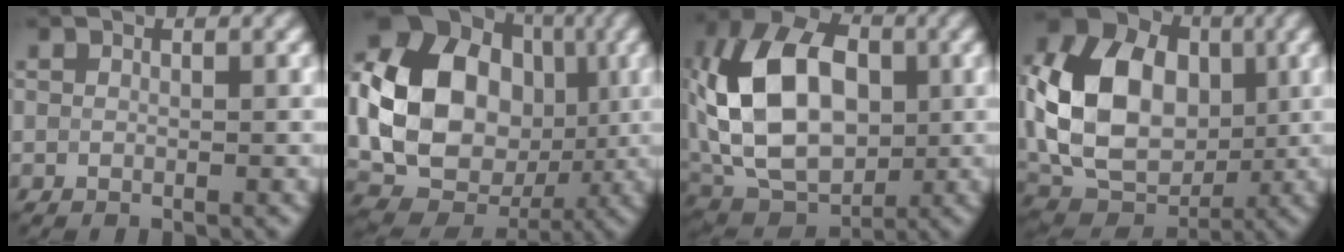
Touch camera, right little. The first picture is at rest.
{"total": 15.0, "force": [0.5, 11.4, 9.6], "torque": [-0.186, 0.005, 0.003]}
{"total": 13.2, "force": [1.2, 8.9, 9.6], "torque": [-0.199, 0.024, 0.012]}
{"total": 13.1, "force": [1.1, 9.6, 8.9], "torque": [-0.175, 0.015, 0.012]}